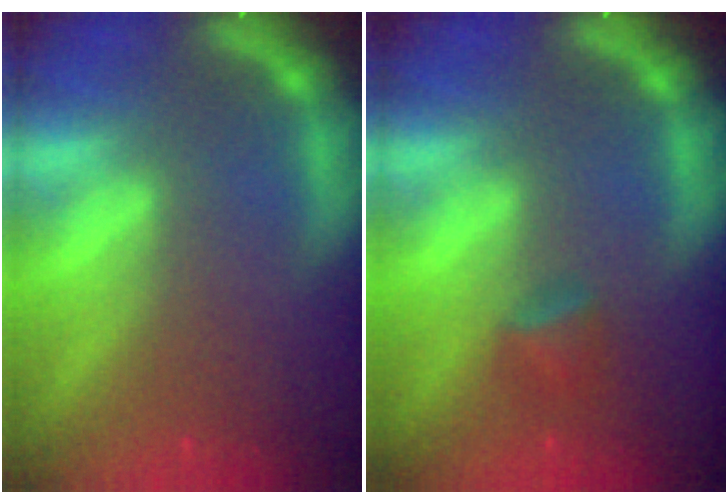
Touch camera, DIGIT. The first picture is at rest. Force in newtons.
{"total": 1.9}